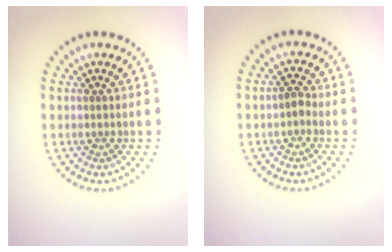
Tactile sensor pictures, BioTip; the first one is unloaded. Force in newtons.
{"total": 1.1, "press": 1.0, "slide": 0.5}